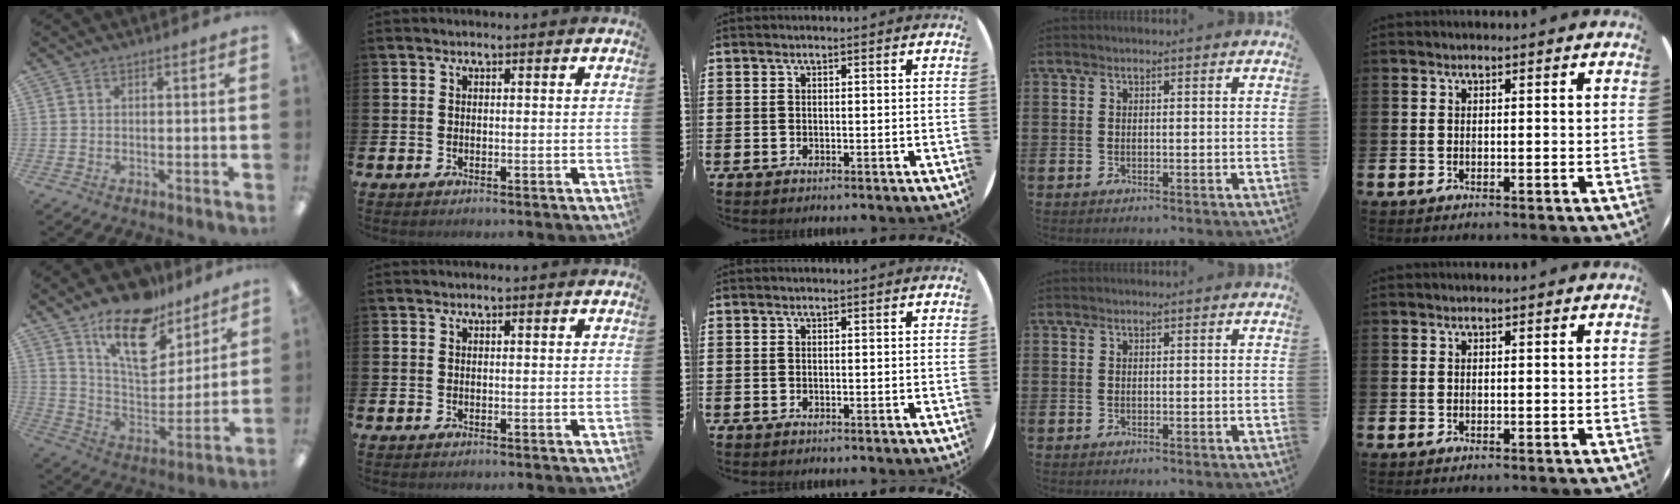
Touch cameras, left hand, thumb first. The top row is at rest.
{"thumb": {"total": 18.8, "force": [12.6, 9.1, 10.5], "torque": [-0.173, -0.074, 0.221]}}